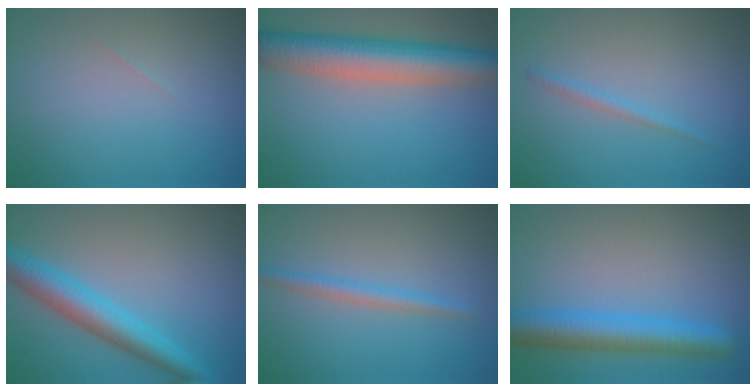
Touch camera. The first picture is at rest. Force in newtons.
{"total": 7.6, "press": 7.6, "slide": 0.4}
{"total": 1.0, "press": 1.0, "slide": 0.1}
{"total": 5.3, "press": 5.3, "slide": 0.1}
{"total": 1.8, "press": 1.8, "slide": 0.1}
{"total": 5.6, "press": 5.6, "slide": 0.2}